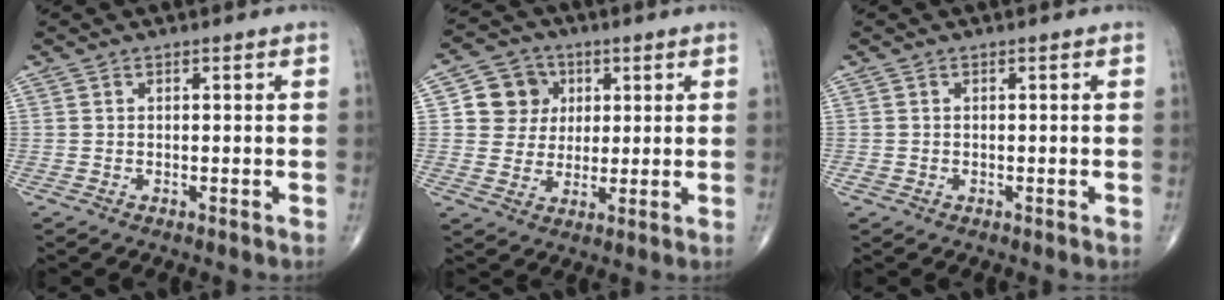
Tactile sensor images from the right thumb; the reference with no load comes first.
{"total": 8.6, "force": [2.2, 7.9, 2.4], "torque": [-0.003, 0.000, 0.035]}
{"total": 0.8, "force": [-0.2, 0.7, 0.4], "torque": [-0.011, 0.001, -0.003]}